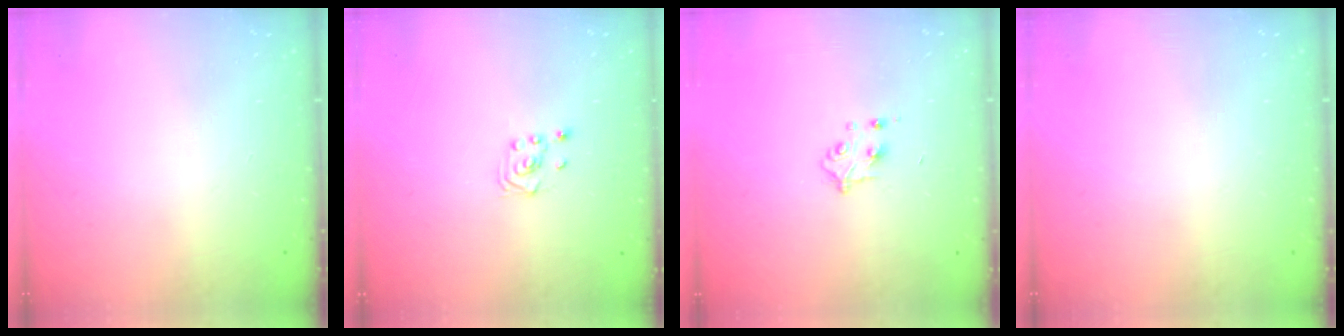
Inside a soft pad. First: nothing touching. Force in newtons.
{"total": 2.0, "press": 1.8, "slide": 0.8}
{"total": 5.0, "press": 4.9, "slide": 0.7}
{"total": 0.0}